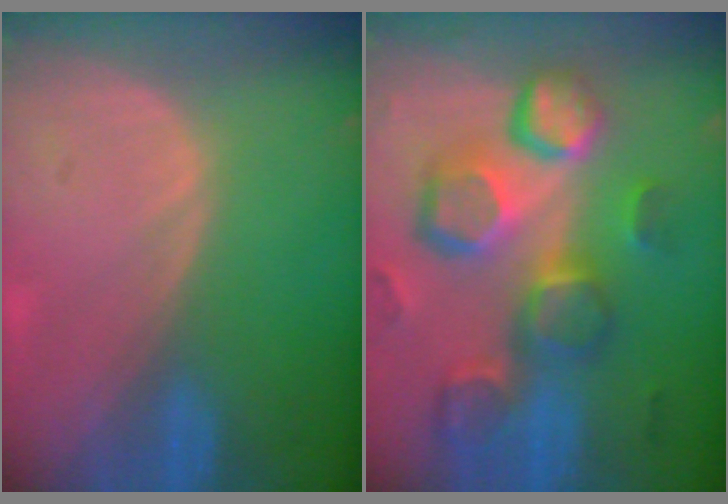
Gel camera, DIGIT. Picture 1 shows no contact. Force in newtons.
{"total": 13.0, "press": 11.4, "slide": 6.3}